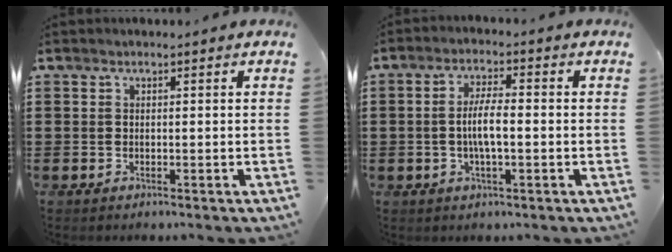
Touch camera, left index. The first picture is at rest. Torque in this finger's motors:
{"motor_torque": [1.26, 0.11, 0.23, 0.08]}